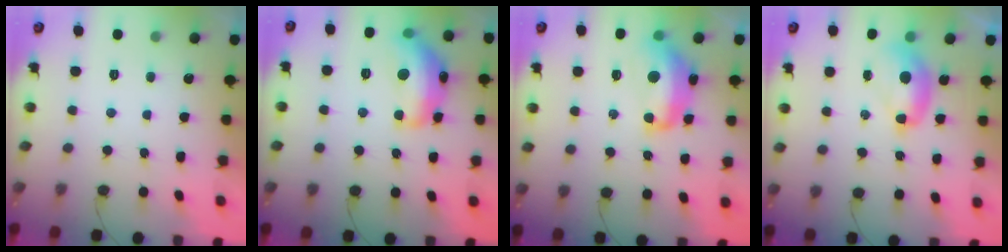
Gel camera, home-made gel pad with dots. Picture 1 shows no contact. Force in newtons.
{"total": 17.9, "press": 17.9, "slide": 0.9}
{"total": 12.7, "press": 12.7, "slide": 1.2}
{"total": 9.0, "press": 9.0, "slide": 0.8}